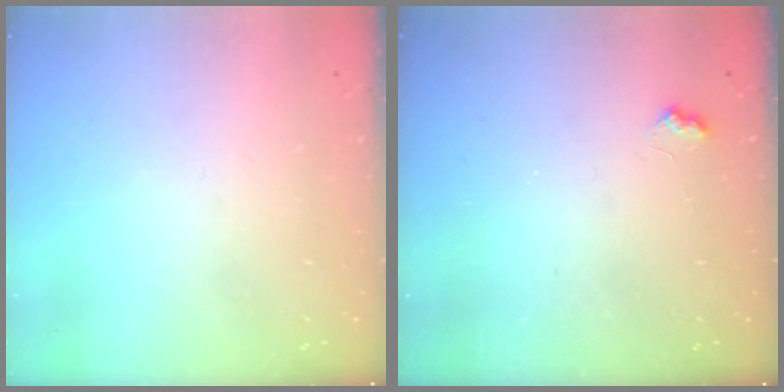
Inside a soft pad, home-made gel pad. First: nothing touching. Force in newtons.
{"total": 4.3, "press": 4.2, "slide": 0.7}